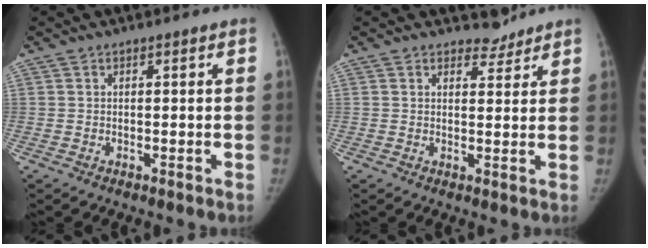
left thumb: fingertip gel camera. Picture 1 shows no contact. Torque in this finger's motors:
{"motor_torque": [0.07, -0.01, 0.24, -0.31, 0.06]}